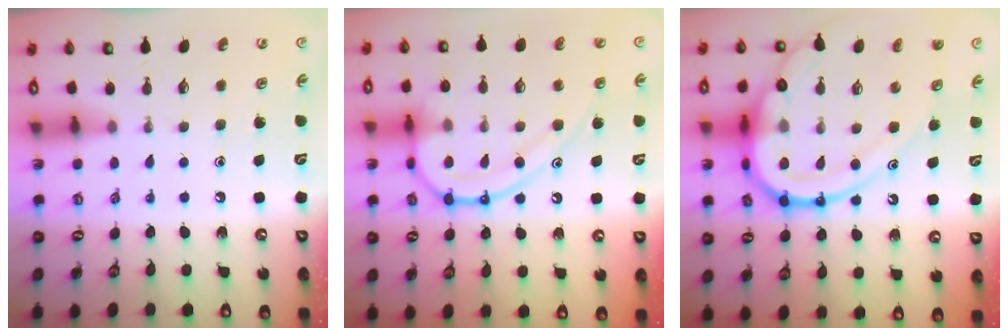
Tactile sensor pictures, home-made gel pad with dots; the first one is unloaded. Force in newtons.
{"total": 16.2, "press": 16.1, "slide": 1.2}
{"total": 21.8, "press": 21.7, "slide": 2.2}